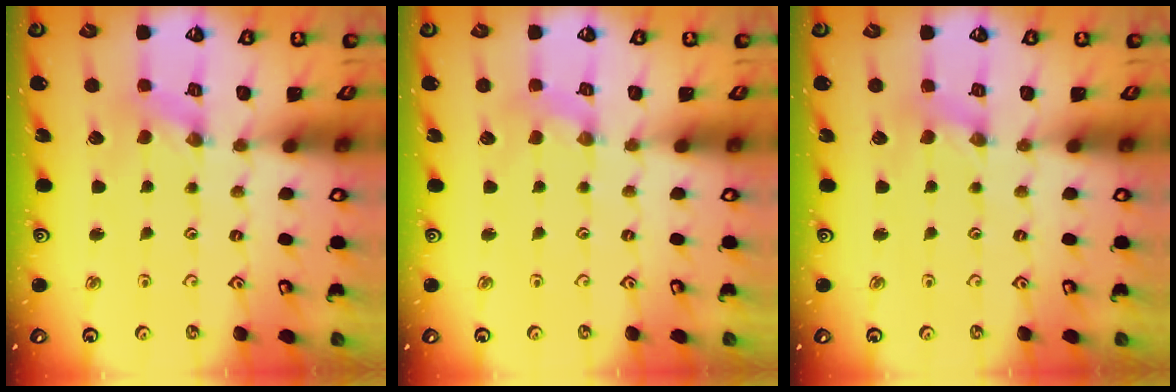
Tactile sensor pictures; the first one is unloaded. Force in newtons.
{"total": 1.9, "press": 1.8, "slide": 0.4}
{"total": 2.3, "press": 2.3, "slide": 0.3}